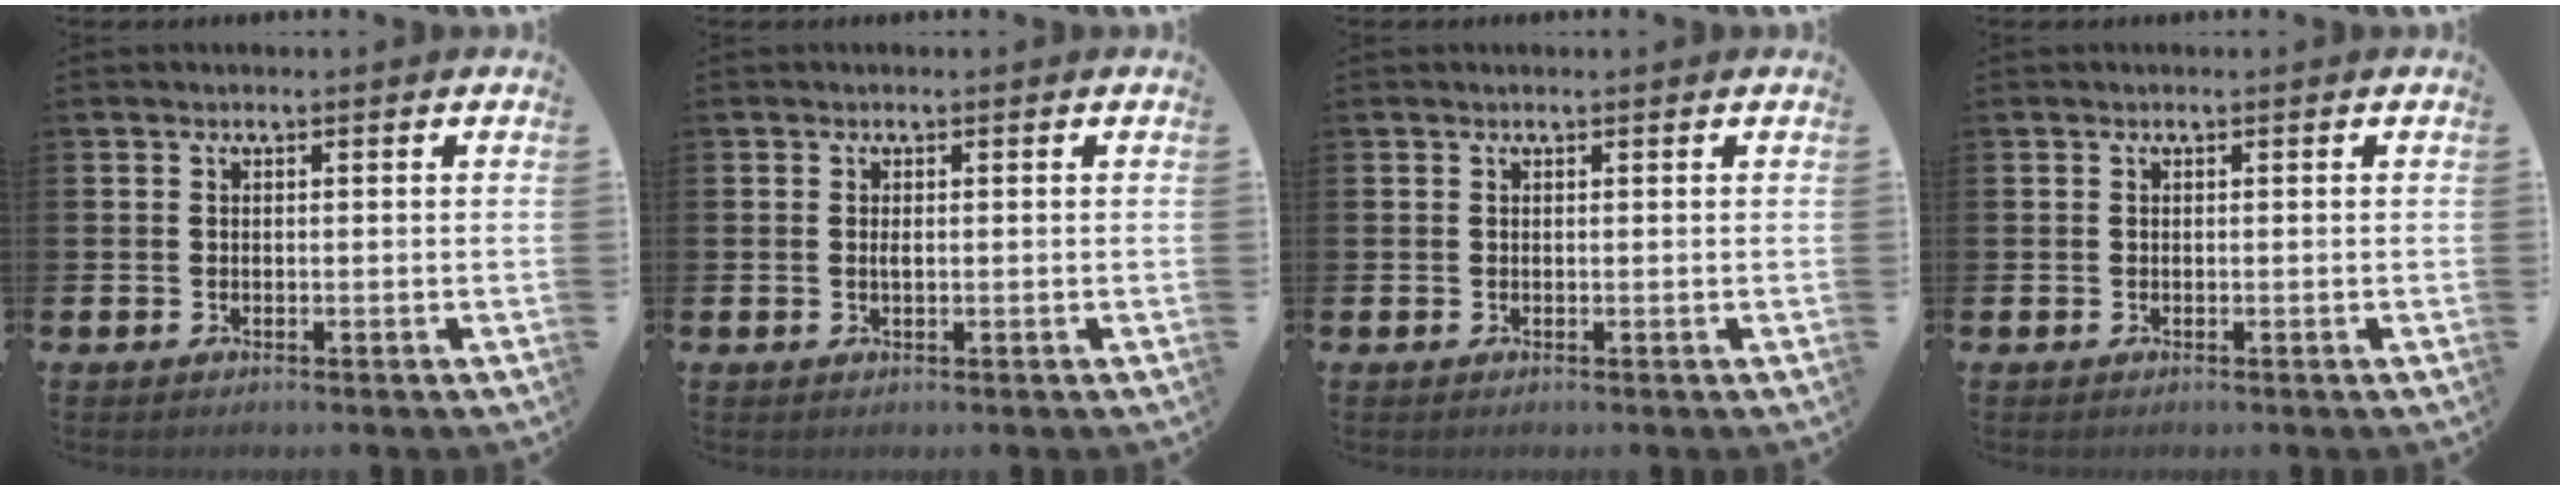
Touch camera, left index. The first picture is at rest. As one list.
[{"total": 0.6, "force": [0.1, 0.1, 0.6], "torque": [-0.011, -0.001, 0.002]}, {"total": 0.0}, {"total": 0.0}]